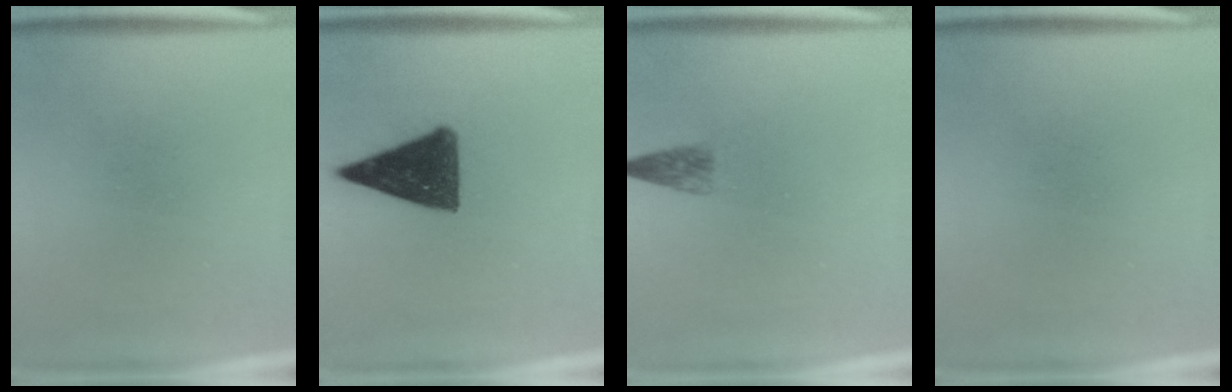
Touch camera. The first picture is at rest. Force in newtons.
{"total": 12.9}
{"total": 2.0}
{"total": 0.0}